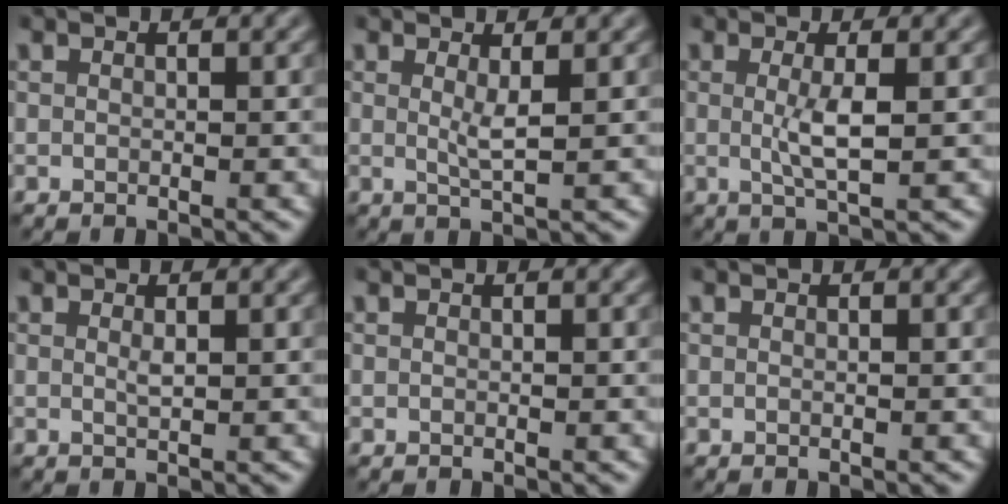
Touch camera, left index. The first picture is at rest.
{"total": 1.5, "force": [0.0, 0.1, 1.5], "torque": [-0.026, -0.004, 0.005]}
{"total": 2.4, "force": [-0.5, 0.2, 2.3], "torque": [-0.046, -0.002, -0.002]}
{"total": 0.5, "force": [-0.3, -0.1, 0.4], "torque": [-0.007, 0.002, 0.002]}
{"total": 0.0}
{"total": 0.0}